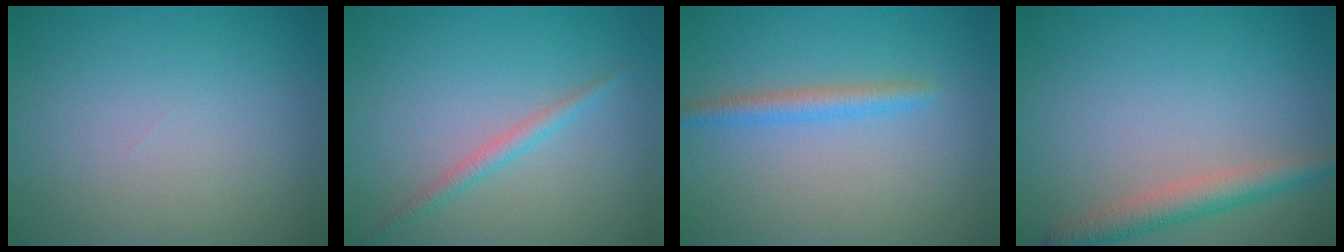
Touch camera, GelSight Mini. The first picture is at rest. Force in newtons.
{"total": 1.5, "press": 1.5, "slide": 0.1}
{"total": 2.2, "press": 2.1, "slide": 0.1}
{"total": 3.3, "press": 3.3, "slide": 0.2}